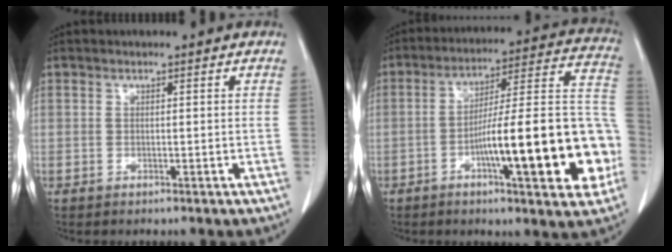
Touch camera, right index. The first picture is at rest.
{"total": 21.7, "force": [-6.2, 3.2, 20.5], "torque": [-0.239, 0.029, -0.085]}